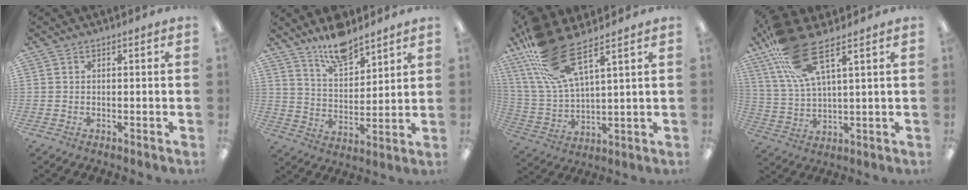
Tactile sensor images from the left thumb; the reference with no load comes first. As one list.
[{"total": 10.6, "force": [9.1, 3.6, 4.0], "torque": [-0.065, -0.059, 0.165]}, {"total": 16.4, "force": [11.6, 4.8, 10.6], "torque": [-0.246, -0.048, 0.206]}, {"total": 15.0, "force": [9.7, 4.1, 10.7], "torque": [-0.232, -0.028, 0.172]}]